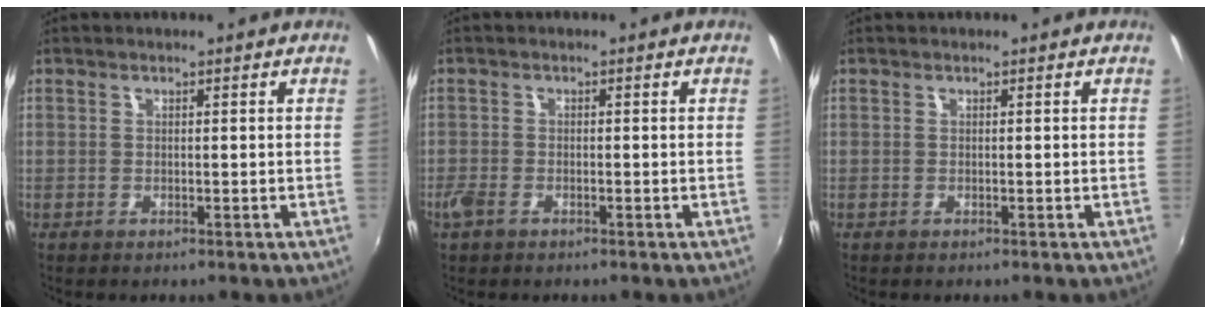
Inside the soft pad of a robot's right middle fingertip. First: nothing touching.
{"total": 2.7, "force": [-1.8, 1.5, 1.4], "torque": [-0.034, -0.006, -0.036]}
{"total": 0.0}